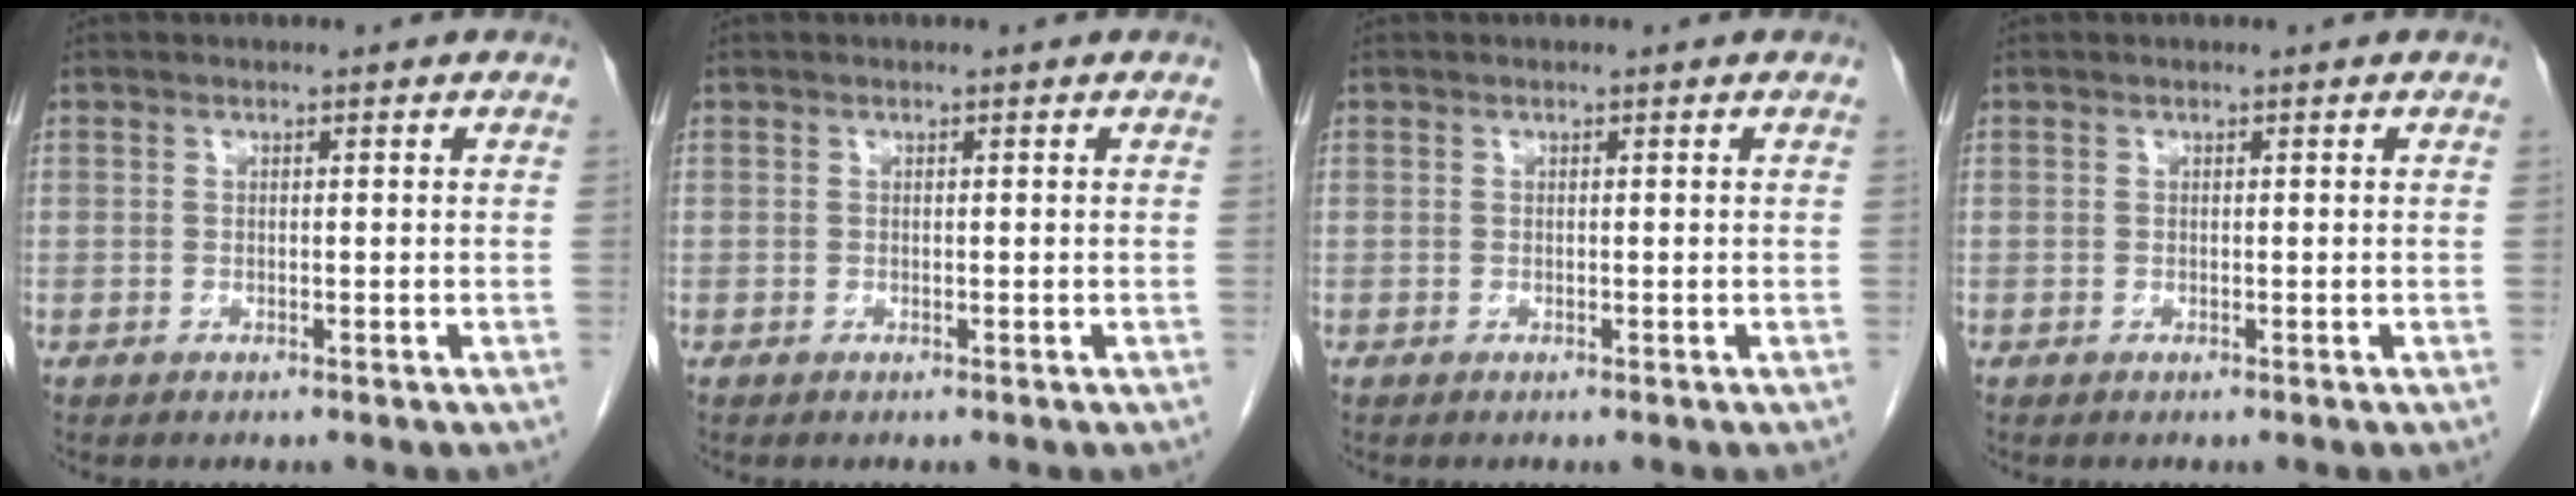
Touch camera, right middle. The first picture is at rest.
{"total": 0.0}
{"total": 0.0}
{"total": 0.0}